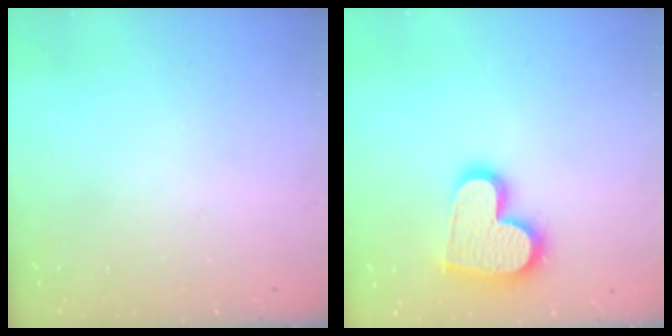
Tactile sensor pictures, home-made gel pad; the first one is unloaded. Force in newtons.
{"total": 17.2, "press": 17.1, "slide": 1.2}